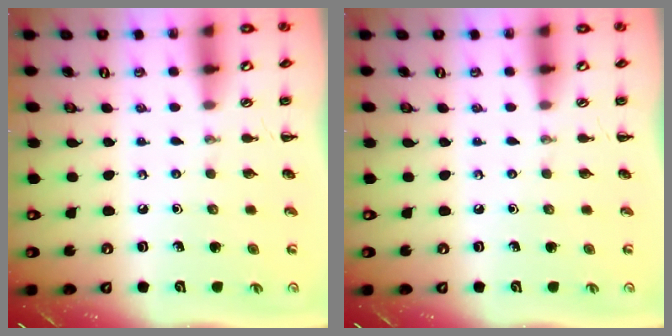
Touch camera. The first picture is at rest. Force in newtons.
{"total": 0.0}